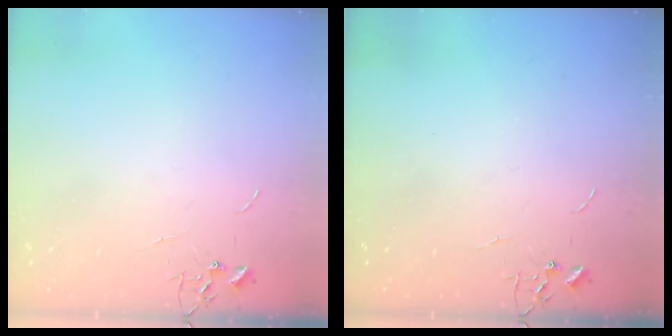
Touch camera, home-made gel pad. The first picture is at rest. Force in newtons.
{"total": 0.0}